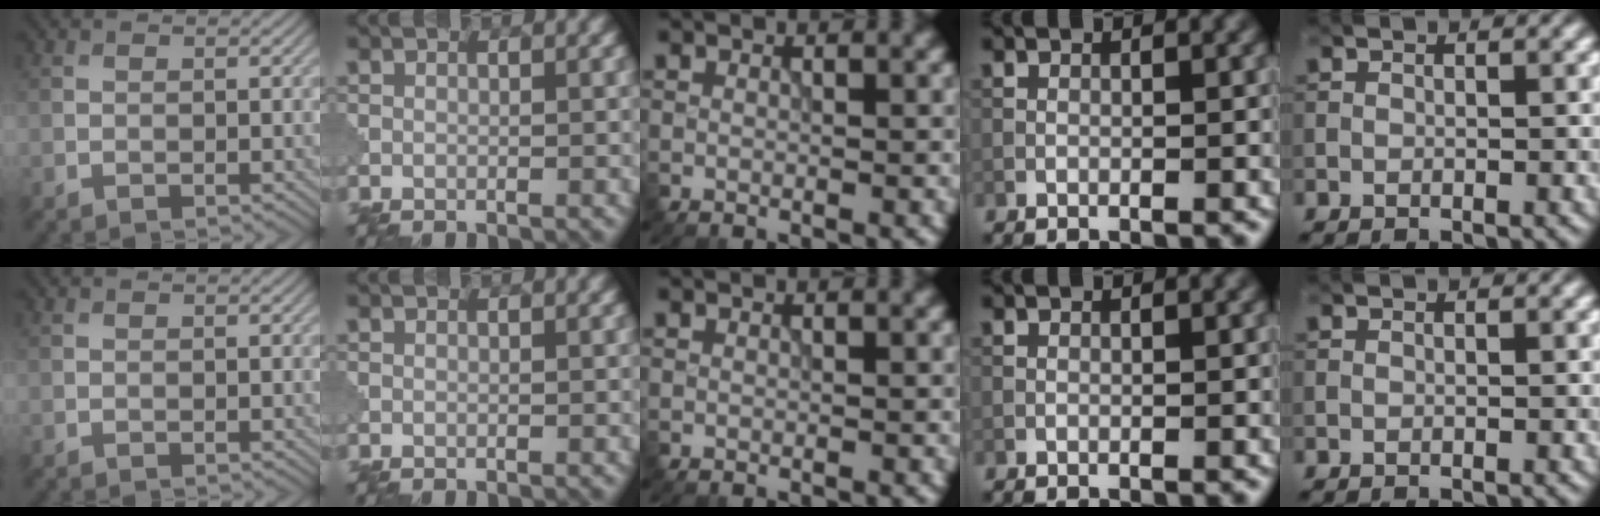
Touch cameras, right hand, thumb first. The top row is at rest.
{}